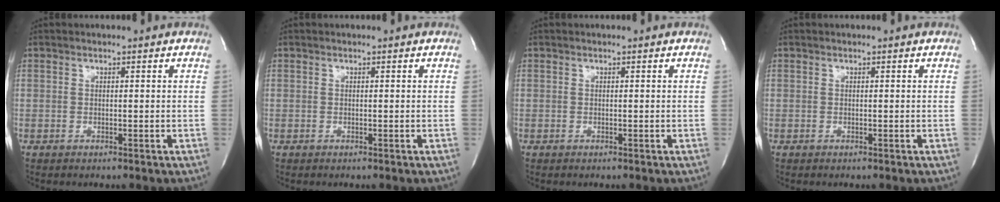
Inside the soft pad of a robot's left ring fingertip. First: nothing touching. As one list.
[{"total": 0.0}, {"total": 0.0}, {"total": 0.0}]